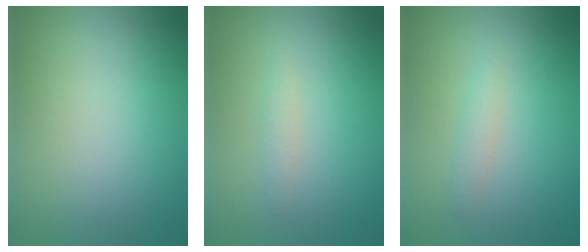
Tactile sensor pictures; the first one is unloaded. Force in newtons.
{"total": 1.0, "press": 1.0, "slide": 0.0}
{"total": 1.2, "press": 1.2, "slide": 0.0}